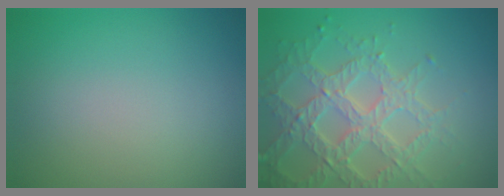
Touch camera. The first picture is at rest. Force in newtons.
{"total": 5.9, "press": 4.8, "slide": 3.4}